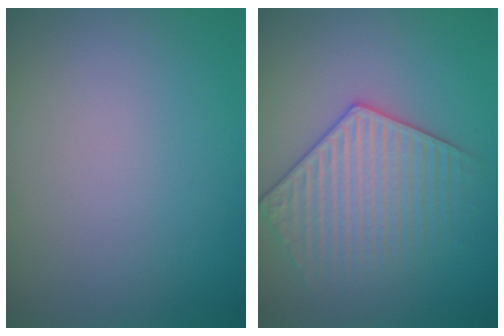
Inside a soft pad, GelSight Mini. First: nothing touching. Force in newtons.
{"total": 3.6, "press": 3.6, "slide": 0.1}